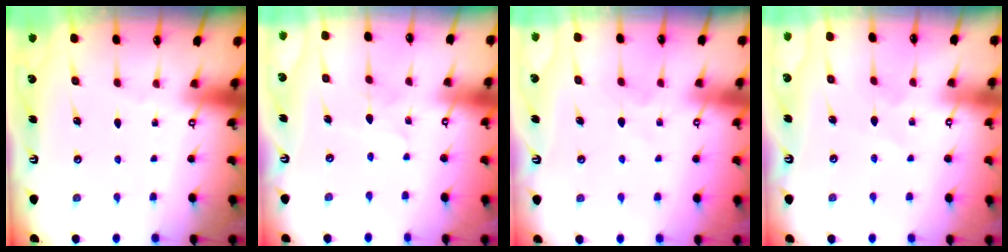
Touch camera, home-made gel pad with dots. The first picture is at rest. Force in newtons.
{"total": 2.6, "press": 2.6, "slide": 0.2}
{"total": 6.2, "press": 6.1, "slide": 0.6}
{"total": 3.9, "press": 3.8, "slide": 0.5}